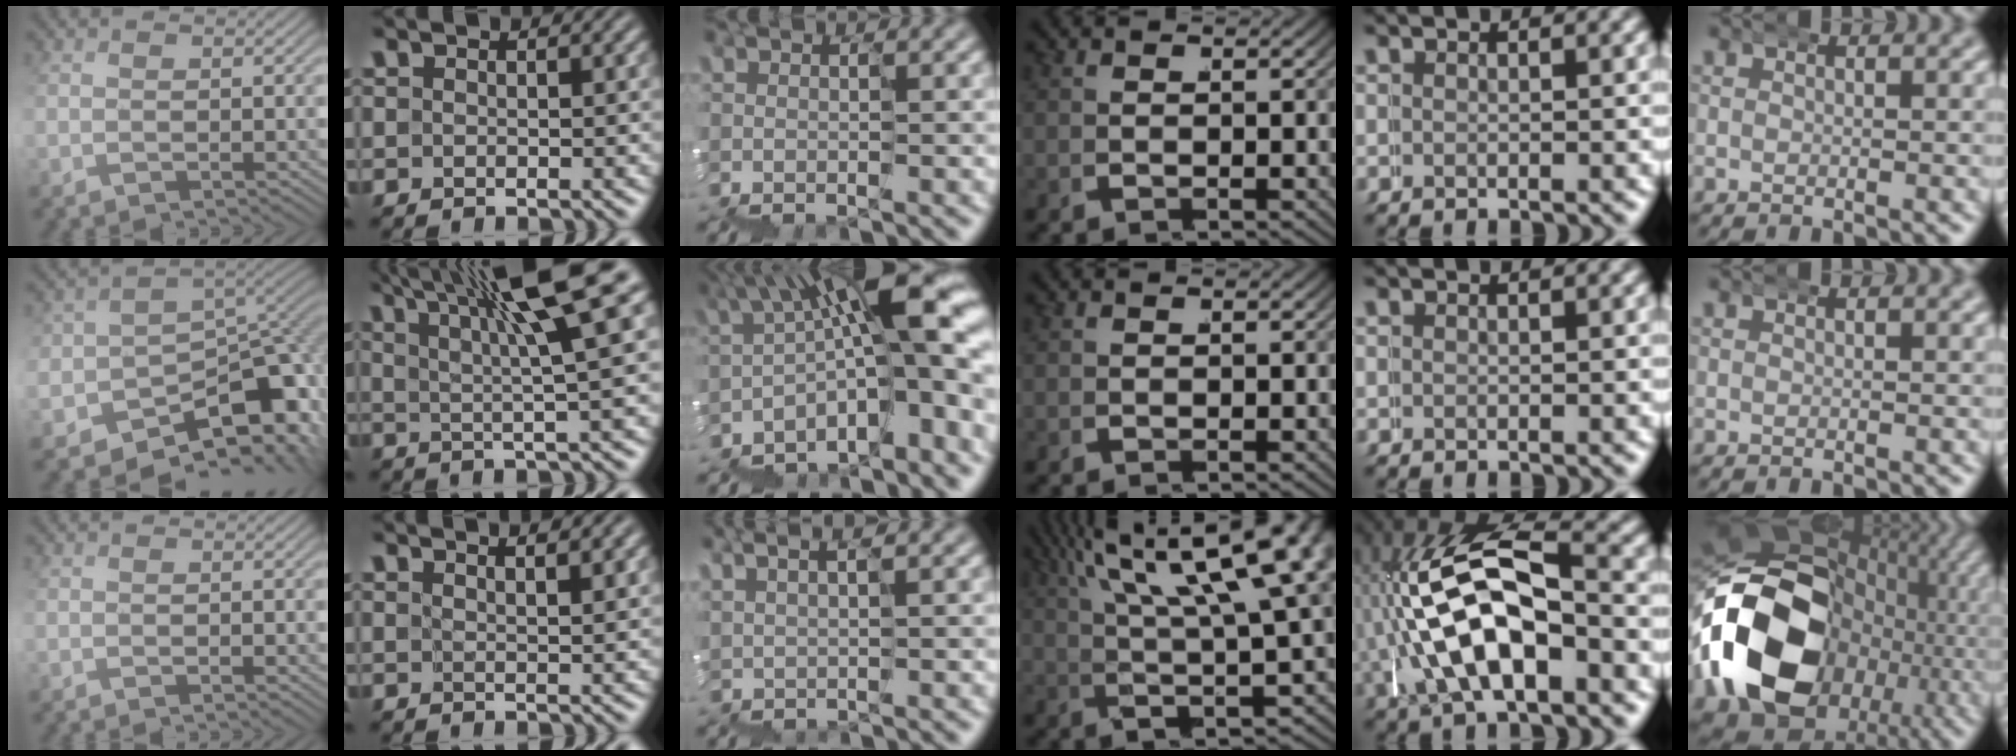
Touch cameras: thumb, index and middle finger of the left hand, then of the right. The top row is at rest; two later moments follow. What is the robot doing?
{"motion": "wrap", "object": "duck tape"}